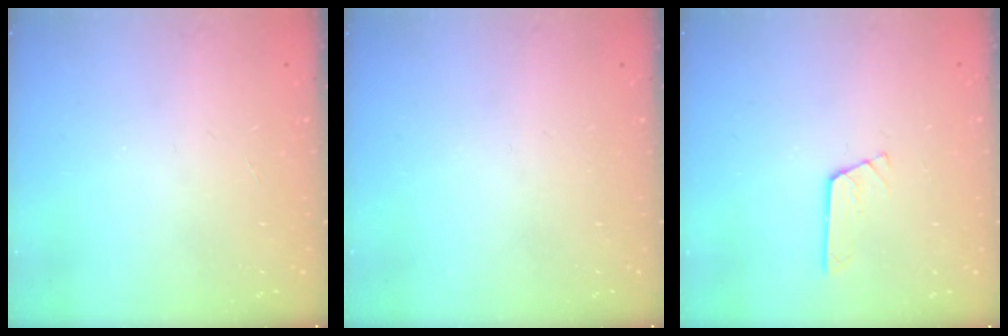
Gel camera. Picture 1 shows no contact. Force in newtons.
{"total": 0.0}
{"total": 2.6, "press": 2.6, "slide": 0.3}